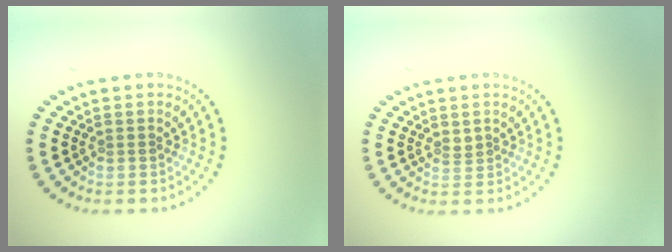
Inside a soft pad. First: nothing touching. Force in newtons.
{"total": 0.9, "press": 0.6, "slide": 0.7}